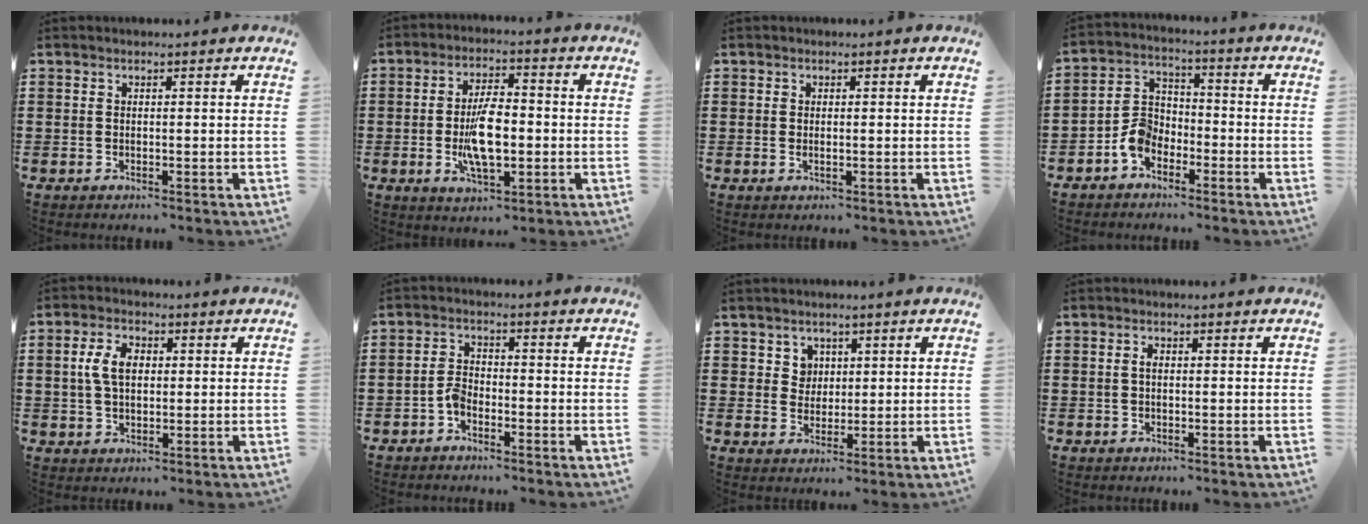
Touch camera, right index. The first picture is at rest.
{"total": 9.0, "force": [-1.4, 3.8, 8.0], "torque": [-0.163, -0.007, -0.031]}
{"total": 0.7, "force": [0.1, 0.2, 0.7], "torque": [-0.014, 0.001, 0.001]}
{"total": 5.8, "force": [-3.2, 4.0, 2.7], "torque": [-0.077, 0.010, -0.068]}
{"total": 5.2, "force": [0.7, 3.2, 4.0], "torque": [-0.095, 0.013, 0.007]}
{"total": 2.6, "force": [-1.5, 1.4, 1.6], "torque": [-0.046, 0.001, -0.035]}
{"total": 3.3, "force": [1.6, 2.8, 0.5], "torque": [-0.015, 0.007, 0.027]}
{"total": 1.1, "force": [0.0, 0.5, 1.0], "torque": [-0.022, 0.002, -0.001]}